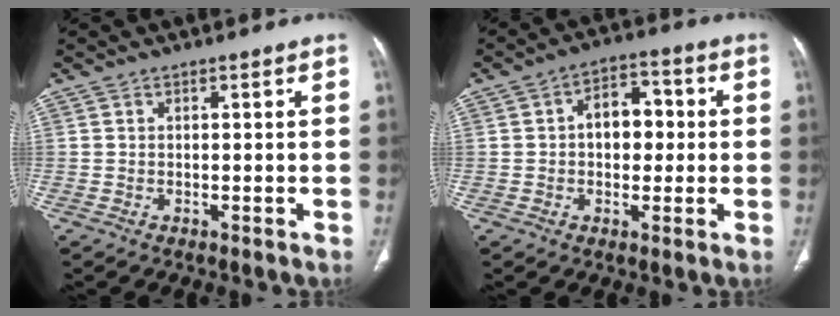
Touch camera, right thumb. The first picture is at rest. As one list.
[{"total": 8.5, "force": [0.6, 5.9, 6.1], "torque": [-0.060, 0.023, 0.003]}]